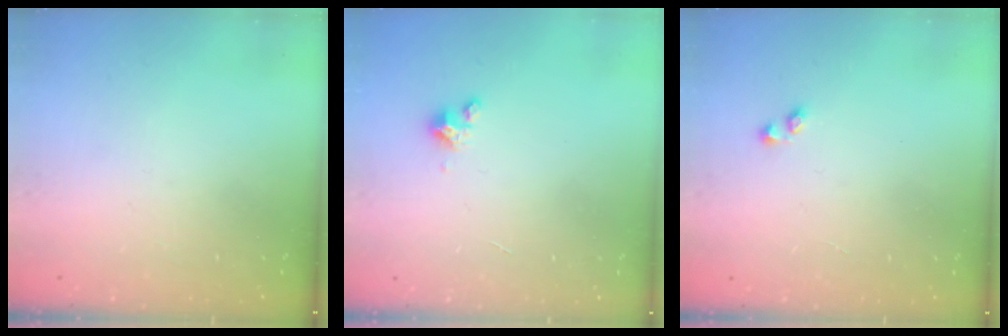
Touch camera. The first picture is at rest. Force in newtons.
{"total": 2.5, "press": 2.5, "slide": 0.3}
{"total": 0.9, "press": 0.8, "slide": 0.5}